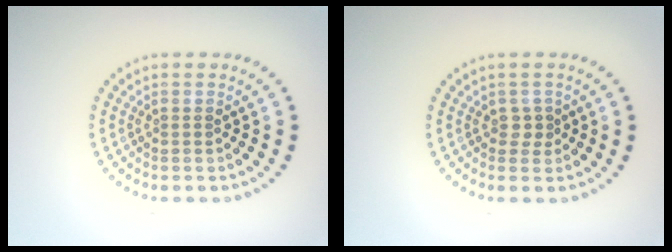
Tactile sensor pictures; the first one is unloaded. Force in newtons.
{"total": 1.0, "press": 0.9, "slide": 0.6}